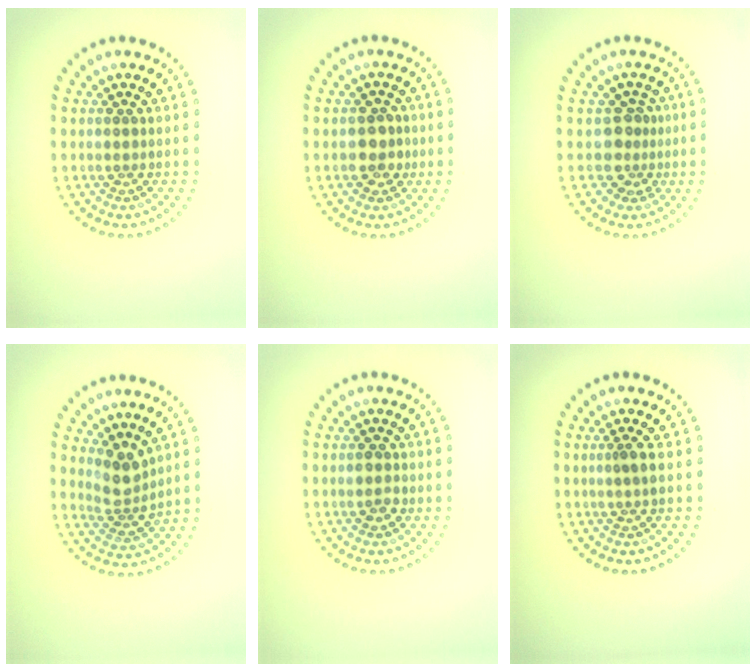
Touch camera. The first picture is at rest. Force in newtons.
{"total": 2.5, "press": 2.4, "slide": 0.5}
{"total": 2.6, "press": 1.9, "slide": 1.8}
{"total": 2.7, "press": 2.1, "slide": 1.7}
{"total": 1.4, "press": 1.4, "slide": 0.1}
{"total": 1.4, "press": 1.2, "slide": 0.9}